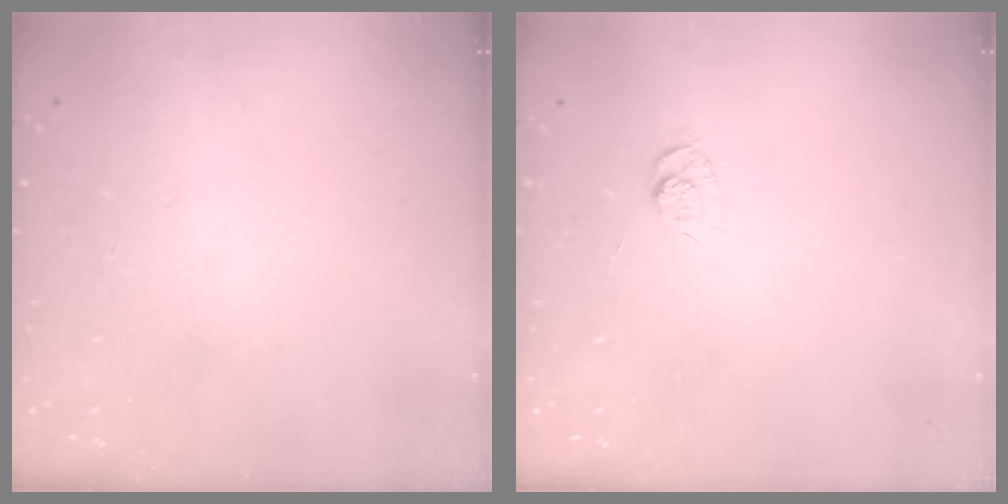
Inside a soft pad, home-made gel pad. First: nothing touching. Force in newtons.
{"total": 4.6, "press": 4.4, "slide": 1.3}